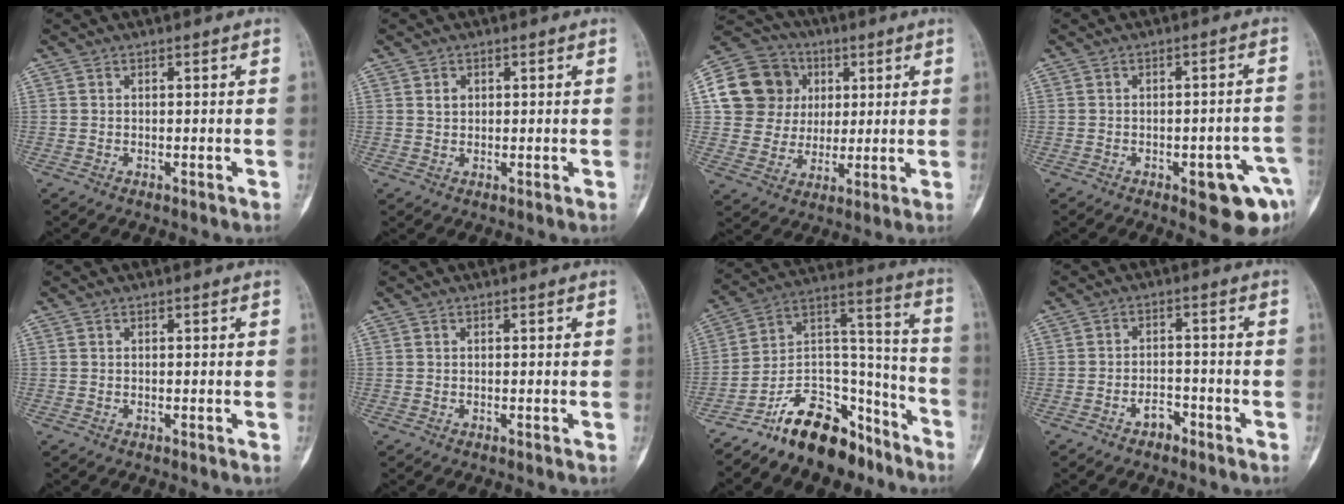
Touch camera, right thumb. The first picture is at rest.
{"total": 1.7, "force": [0.6, 1.4, 0.8], "torque": [-0.008, -0.002, 0.011]}
{"total": 16.4, "force": [3.9, 14.9, 5.5], "torque": [-0.075, 0.021, 0.075]}
{"total": 10.0, "force": [-4.4, 3.6, 8.2], "torque": [-0.076, 0.026, -0.044]}
{"total": 0.0}
{"total": 0.0}
{"total": 17.6, "force": [-13.4, 8.4, 7.7], "torque": [-0.085, 0.132, -0.232]}
{"total": 3.3, "force": [-2.3, 1.9, 1.4], "torque": [-0.013, 0.022, -0.036]}